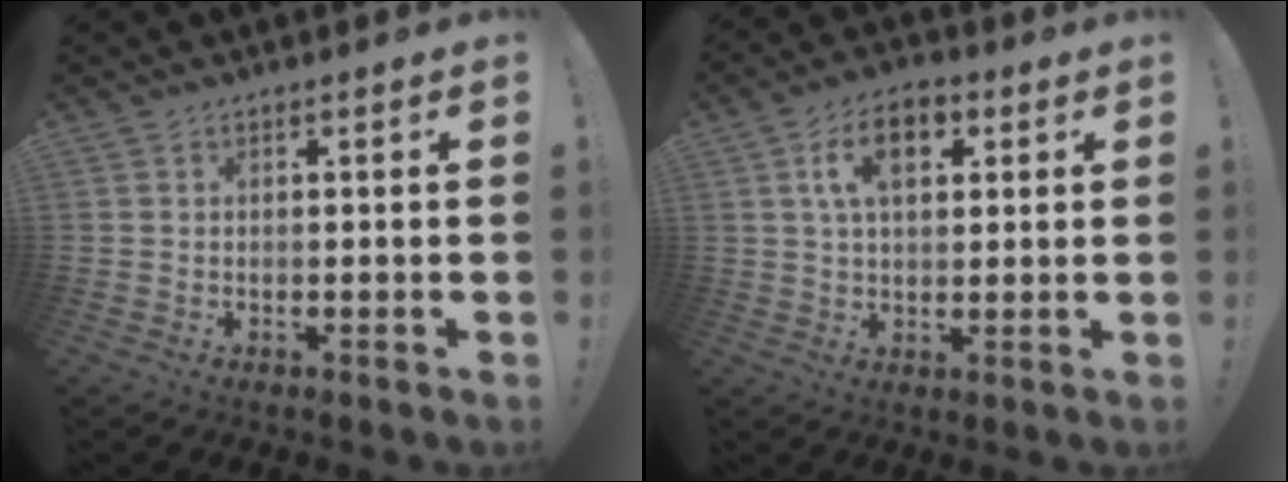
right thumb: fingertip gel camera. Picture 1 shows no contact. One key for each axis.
{"total": 10.7, "fx": 3.8, "fy": 6.1, "fz": 7.9, "tx": -0.128, "ty": 0.010, "tz": 0.068}